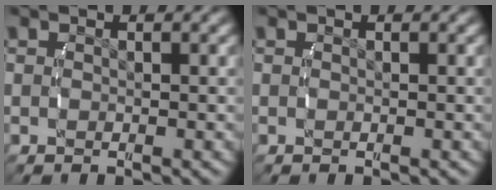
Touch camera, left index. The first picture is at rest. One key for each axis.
{"total": 0.0}